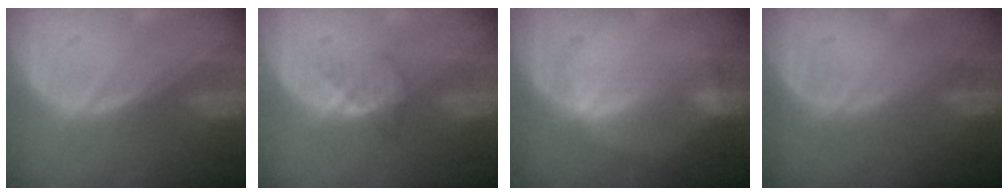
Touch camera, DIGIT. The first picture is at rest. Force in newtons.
{"total": 2.5, "press": 2.5, "slide": 0.2}
{"total": 2.4, "press": 2.4, "slide": 0.4}
{"total": 0.0}